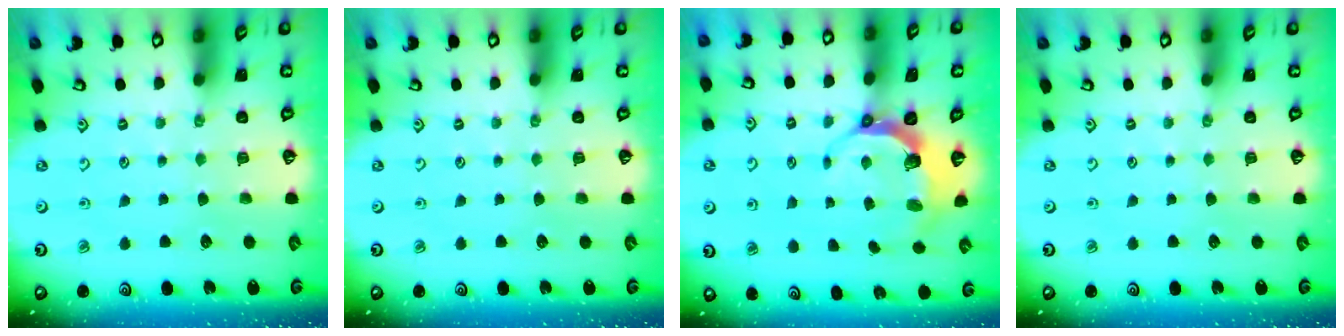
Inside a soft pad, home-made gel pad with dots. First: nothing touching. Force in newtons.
{"total": 0.0}
{"total": 6.9, "press": 5.2, "slide": 4.5}
{"total": 0.0}